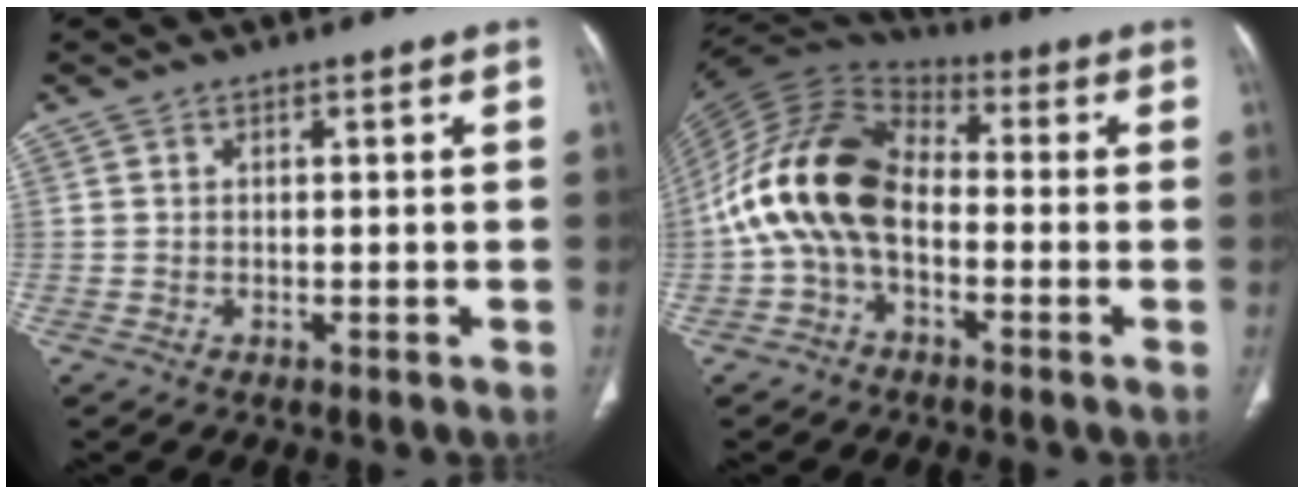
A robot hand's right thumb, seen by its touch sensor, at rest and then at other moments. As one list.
[{"total": 16.3, "force": [-2.0, 10.3, 12.5], "torque": [-0.238, 0.045, -0.047]}]